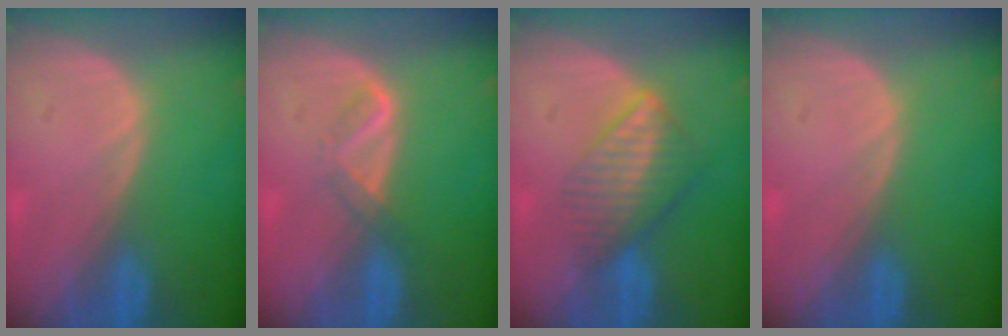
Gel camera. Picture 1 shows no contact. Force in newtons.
{"total": 2.4, "press": 2.4, "slide": 0.7}
{"total": 6.5, "press": 5.9, "slide": 2.7}
{"total": 0.0}